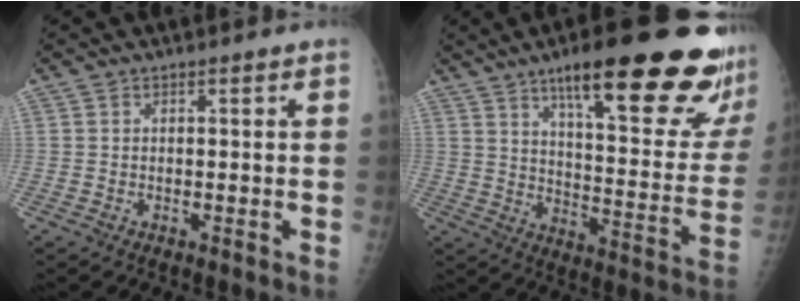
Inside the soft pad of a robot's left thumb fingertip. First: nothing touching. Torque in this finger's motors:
{"motor_torque": [1.96, 0.67, 1.44, -1.32, 0.40]}